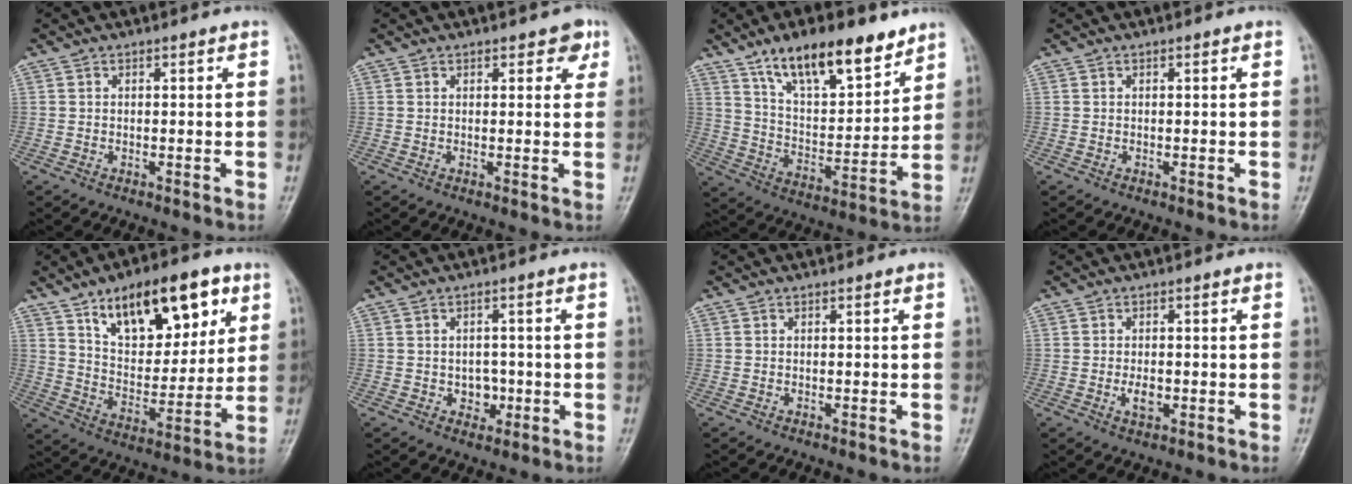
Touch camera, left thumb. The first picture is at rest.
{"total": 3.0, "force": [1.8, 1.7, 1.7], "torque": [0.003, -0.005, 0.017]}
{"total": 17.0, "force": [11.5, 6.5, 10.6], "torque": [-0.138, -0.061, 0.204]}
{"total": 0.0}
{"total": 19.9, "force": [10.3, 9.8, 14.0], "torque": [-0.159, -0.040, 0.172]}
{"total": 3.6, "force": [-0.6, 3.0, 1.9], "torque": [-0.003, 0.006, -0.006]}
{"total": 0.0}
{"total": 2.8, "force": [-0.5, 1.6, 2.2], "torque": [-0.038, -0.002, -0.008]}